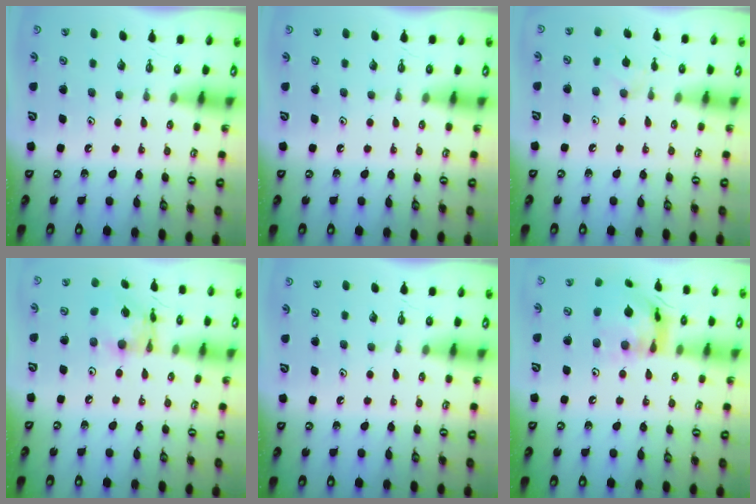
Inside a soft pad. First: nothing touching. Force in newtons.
{"total": 0.0}
{"total": 5.0, "press": 5.0, "slide": 0.9}
{"total": 11.8, "press": 11.7, "slide": 1.1}
{"total": 0.0}
{"total": 16.0, "press": 16.0, "slide": 1.6}